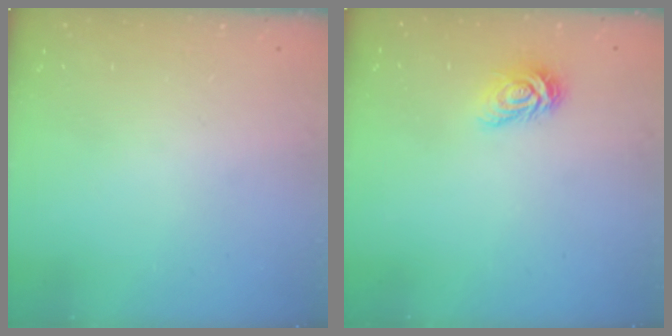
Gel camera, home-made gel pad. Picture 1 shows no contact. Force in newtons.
{"total": 5.7, "press": 5.7, "slide": 0.2}